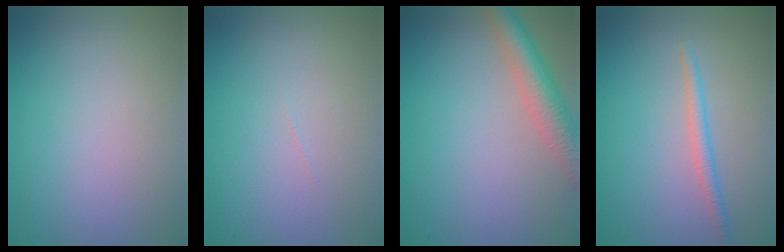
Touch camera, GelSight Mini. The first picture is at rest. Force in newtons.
{"total": 0.0}
{"total": 4.5, "press": 4.5, "slide": 0.2}
{"total": 1.6, "press": 1.6, "slide": 0.0}